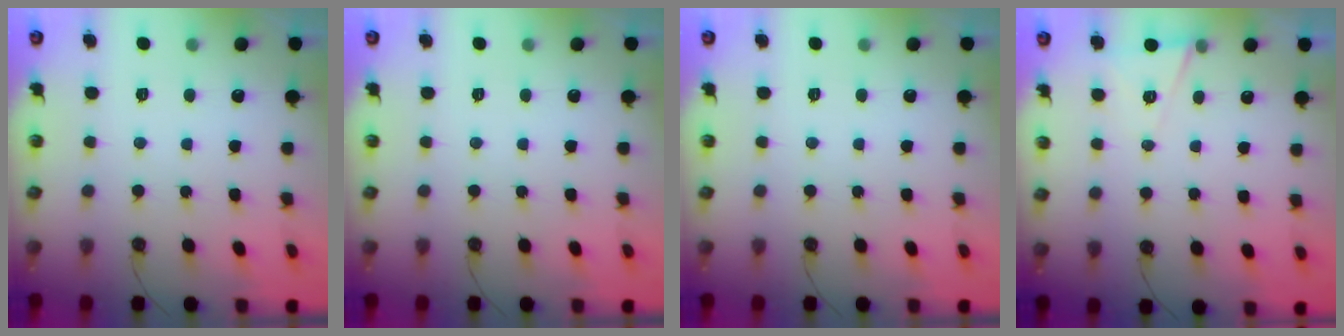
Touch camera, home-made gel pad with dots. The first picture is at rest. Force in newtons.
{"total": 0.0}
{"total": 0.0}
{"total": 6.8, "press": 4.9, "slide": 4.7}